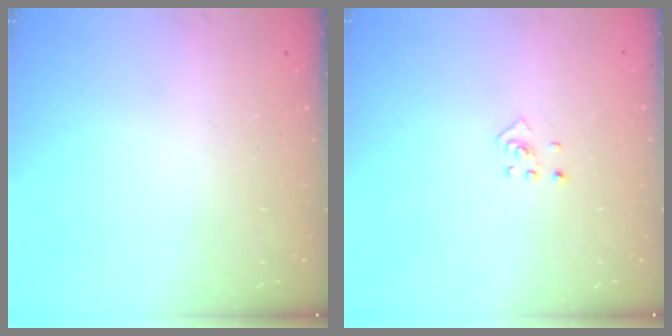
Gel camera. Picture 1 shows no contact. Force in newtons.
{"total": 2.0, "press": 1.9, "slide": 0.8}